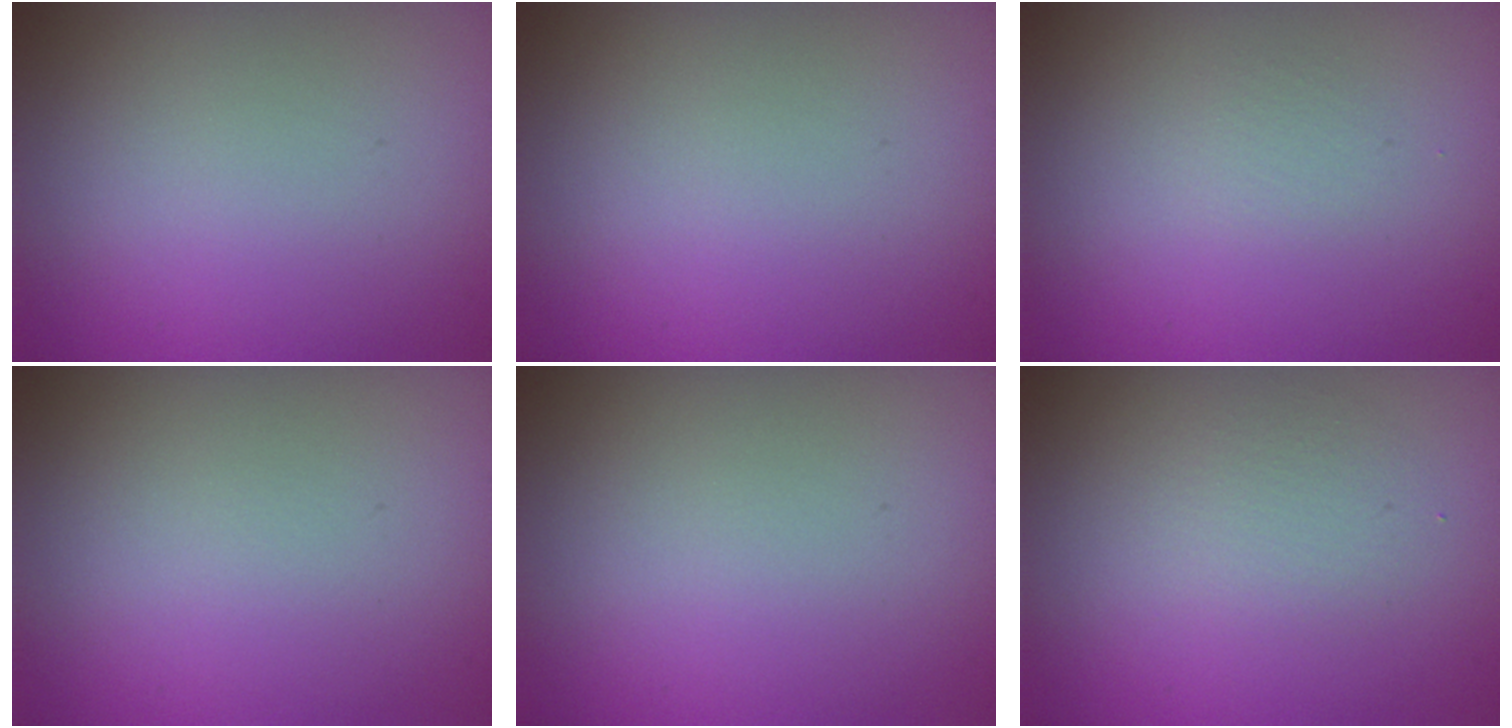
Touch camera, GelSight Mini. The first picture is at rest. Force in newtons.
{"total": 0.0}
{"total": 0.0}
{"total": 0.0}
{"total": 0.0}
{"total": 1.7, "press": 1.7, "slide": 0.1}